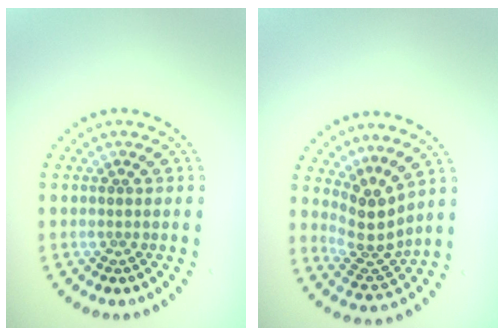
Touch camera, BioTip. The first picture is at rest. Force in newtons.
{"total": 3.5, "press": 2.5, "slide": 2.5}